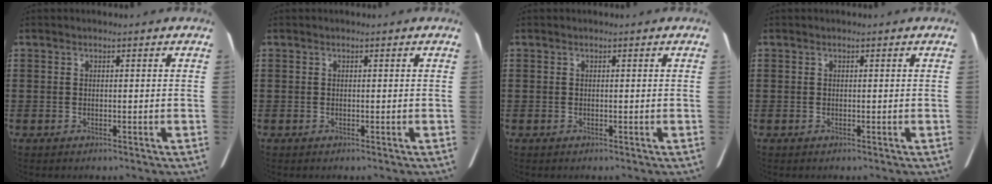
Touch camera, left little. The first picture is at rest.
{"total": 0.0}
{"total": 0.0}
{"total": 0.0}